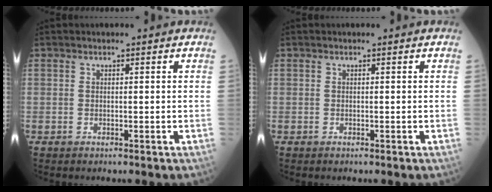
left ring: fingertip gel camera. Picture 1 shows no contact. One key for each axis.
{"total": 0.0}